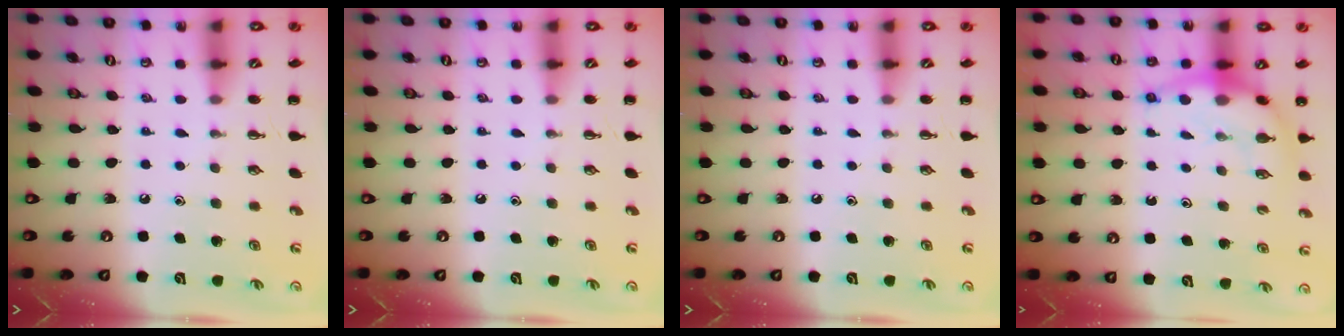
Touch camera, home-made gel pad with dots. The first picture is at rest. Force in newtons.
{"total": 0.0}
{"total": 0.0}
{"total": 9.2, "press": 9.0, "slide": 1.6}